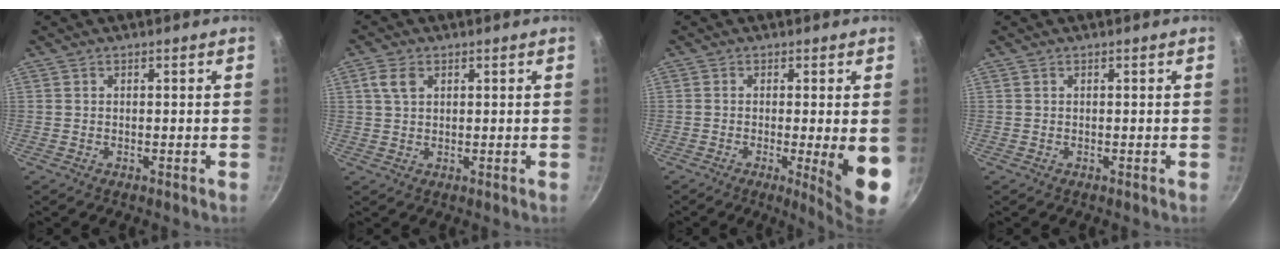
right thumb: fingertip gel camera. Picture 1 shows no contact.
{"total": 3.6, "force": [1.4, 2.4, 2.3], "torque": [-0.034, 0.001, 0.025]}
{"total": 8.7, "force": [-1.3, 0.9, 8.5], "torque": [-0.111, -0.015, -0.012]}
{"total": 0.0}